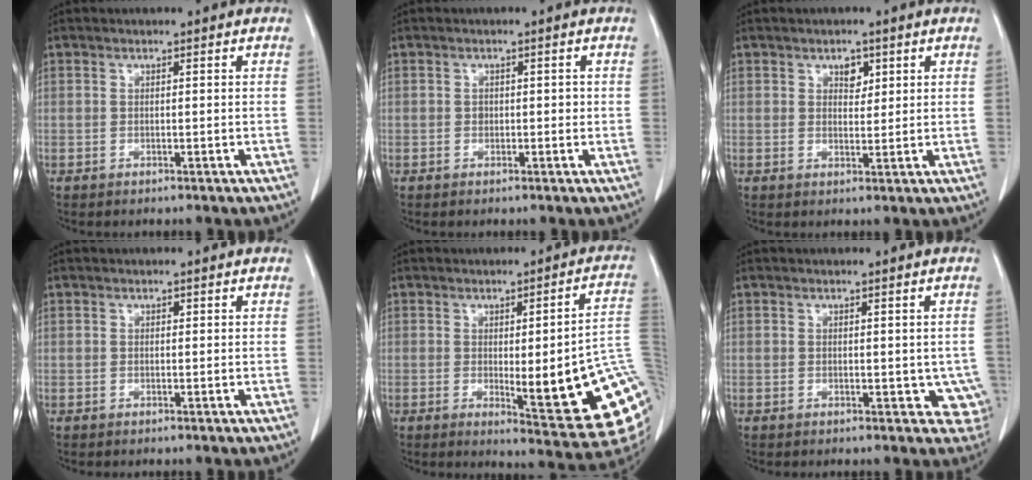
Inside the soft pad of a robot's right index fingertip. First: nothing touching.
{"total": 1.2, "force": [-0.1, 0.9, 0.8], "torque": [-0.010, 0.004, 0.000]}
{"total": 2.4, "force": [1.2, 1.5, 1.4], "torque": [-0.016, 0.000, 0.019]}
{"total": 0.0}
{"total": 19.3, "force": [-2.2, 3.4, 18.8], "torque": [-0.162, 0.000, -0.011]}
{"total": 4.5, "force": [-0.4, 2.6, 3.7], "torque": [-0.014, -0.004, -0.003]}